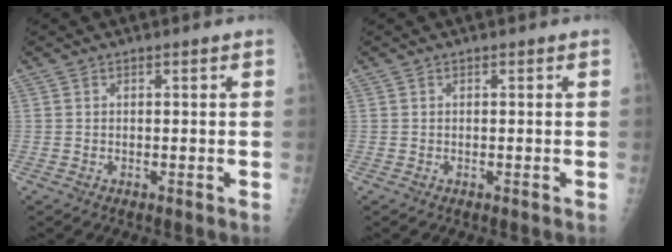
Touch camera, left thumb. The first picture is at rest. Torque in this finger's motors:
{"motor_torque": [0.19, 0.18, -0.09, -0.04, 0.01]}